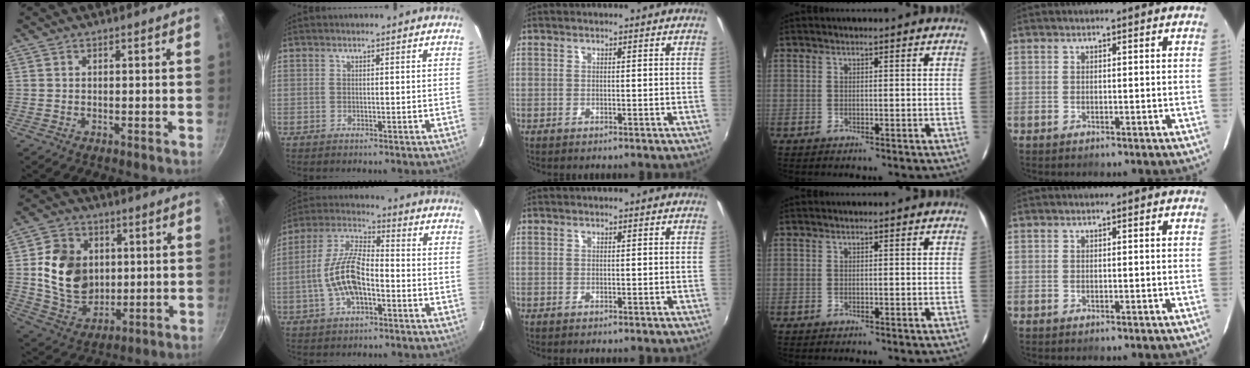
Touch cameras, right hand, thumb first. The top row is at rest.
{"thumb": {"total": 15.4, "force": [1.9, 12.2, 9.2], "torque": [-0.135, -0.005, 0.044]}, "index": {"total": 11.8, "force": [-3.3, 4.9, 10.1], "torque": [-0.214, 0.009, -0.062]}}